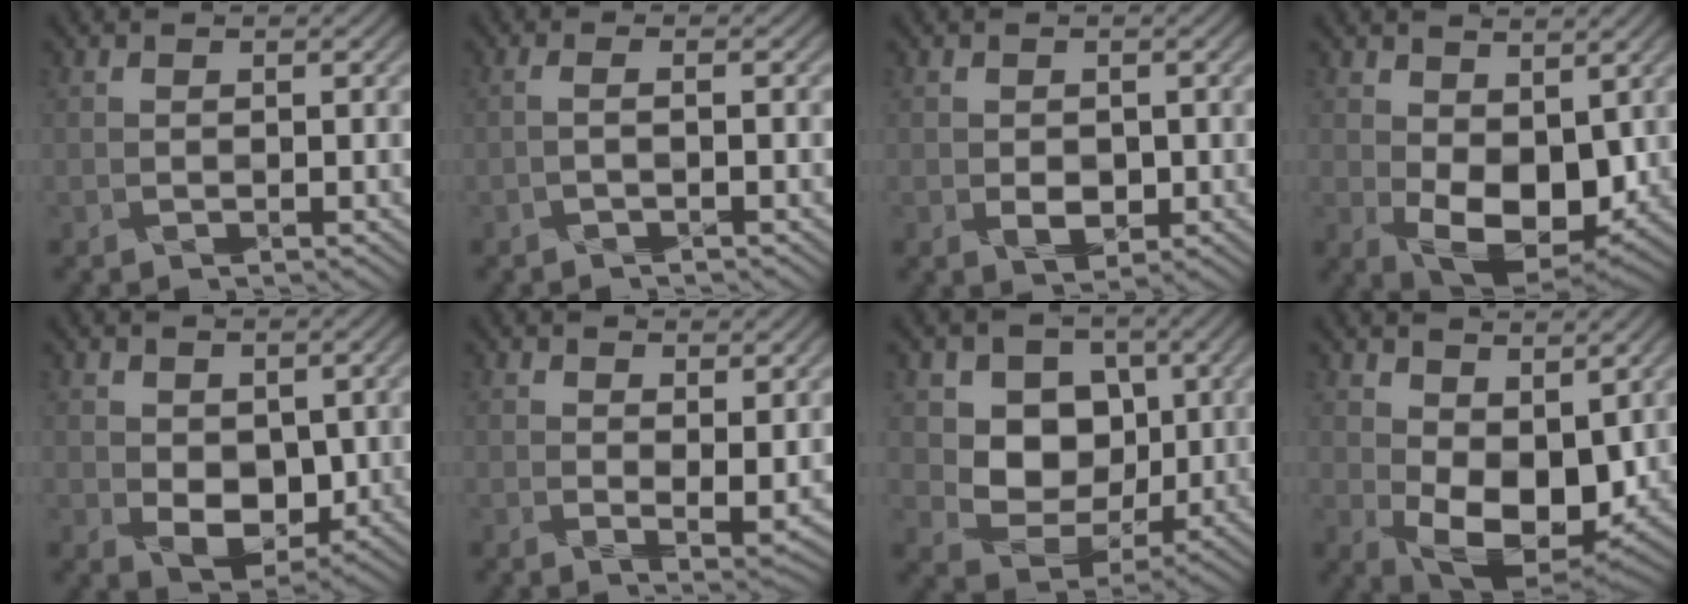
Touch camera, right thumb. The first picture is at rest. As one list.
[{"total": 1.2, "force": [-0.9, -0.1, 0.7], "torque": [-0.008, 0.002, -0.020]}, {"total": 2.2, "force": [-0.6, 1.6, 1.4], "torque": [-0.030, -0.006, -0.003]}, {"total": 9.2, "force": [0.4, 5.6, 7.3], "torque": [-0.136, -0.015, 0.018]}, {"total": 5.6, "force": [-0.1, 3.9, 4.1], "torque": [-0.085, -0.015, 0.007]}, {"total": 3.6, "force": [2.1, 0.9, 2.8], "torque": [-0.052, -0.005, 0.046]}, {"total": 7.4, "force": [1.0, 6.2, 3.9], "torque": [-0.082, -0.015, 0.010]}, {"total": 10.2, "force": [1.6, 6.0, 8.2], "torque": [-0.153, -0.013, 0.039]}]